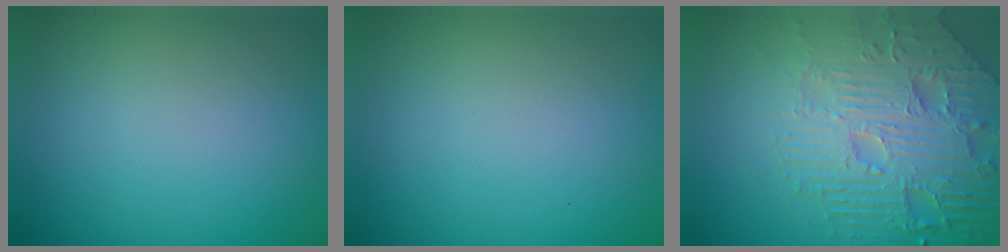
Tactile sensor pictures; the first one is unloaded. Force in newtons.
{"total": 0.0}
{"total": 8.4, "press": 6.0, "slide": 5.8}